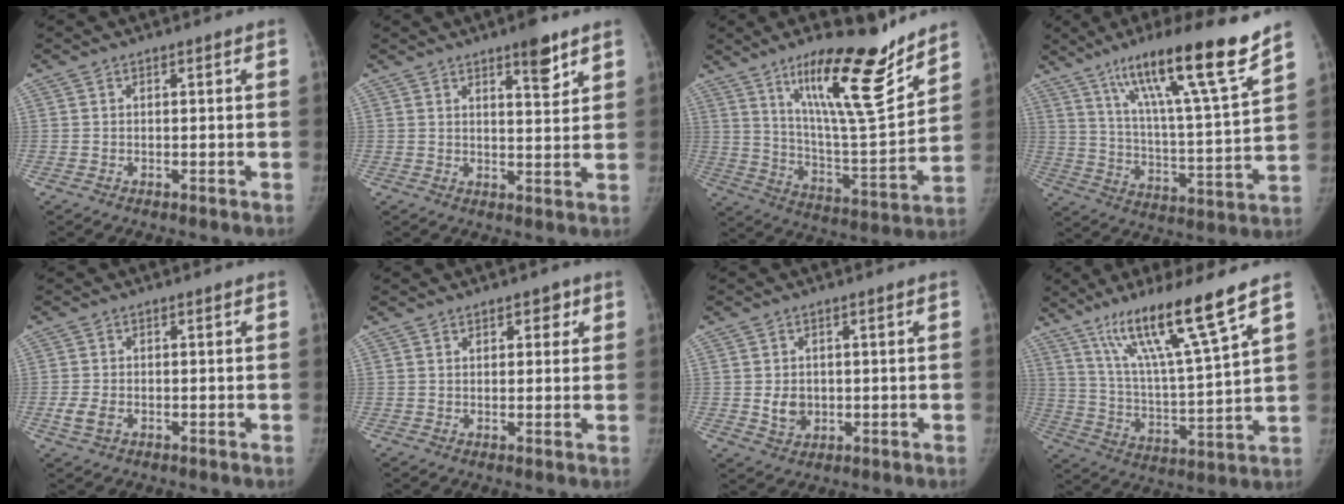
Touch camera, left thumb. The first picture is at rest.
{"total": 6.1, "force": [4.0, 1.6, 4.2], "torque": [-0.048, -0.026, 0.057]}
{"total": 21.1, "force": [14.3, 4.5, 14.9], "torque": [-0.209, -0.091, 0.241]}
{"total": 21.0, "force": [14.4, 1.3, 15.2], "torque": [-0.226, -0.065, 0.240]}
{"total": 2.9, "force": [-0.8, 1.9, 2.0], "torque": [-0.047, -0.002, -0.015]}
{"total": 2.8, "force": [1.6, 1.8, 1.5], "torque": [0.004, -0.006, 0.022]}
{"total": 4.1, "force": [0.0, 3.3, 2.3], "torque": [-0.026, -0.004, 0.011]}
{"total": 16.9, "force": [11.2, 0.4, 12.7], "torque": [-0.216, -0.057, 0.203]}